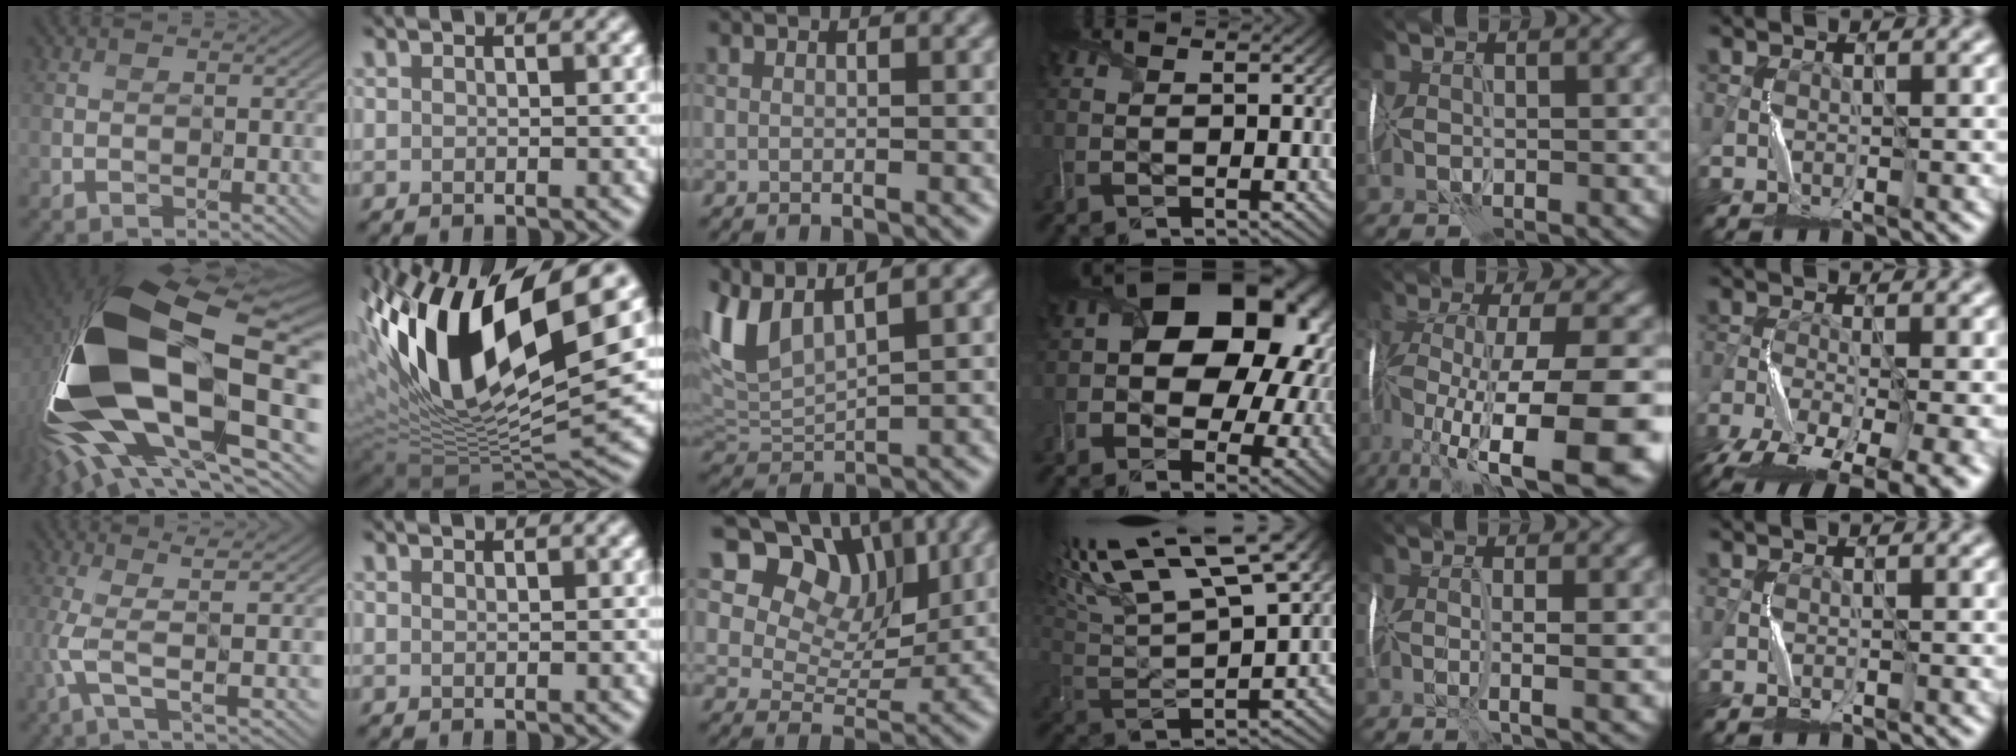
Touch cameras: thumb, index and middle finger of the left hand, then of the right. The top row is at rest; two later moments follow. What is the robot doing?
{"motion": "wrap", "object": "ribbon"}